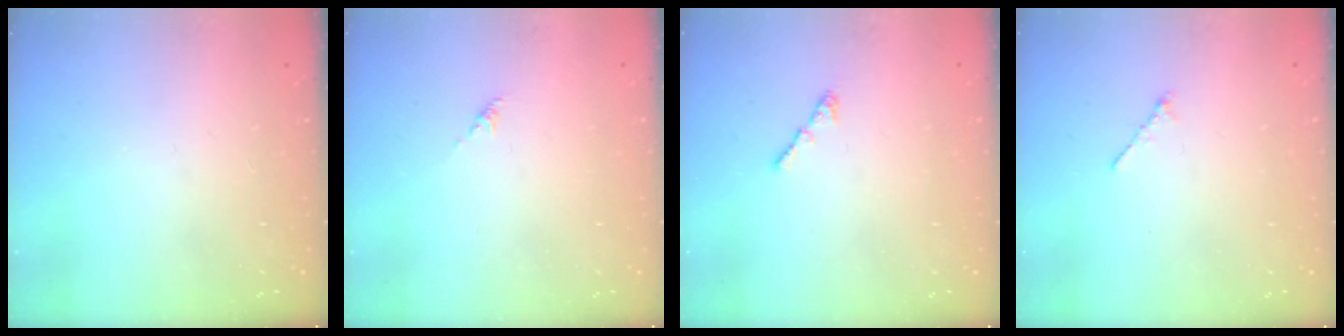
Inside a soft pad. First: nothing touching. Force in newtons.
{"total": 0.0}
{"total": 1.3, "press": 1.2, "slide": 0.6}
{"total": 0.8, "press": 0.7, "slide": 0.4}